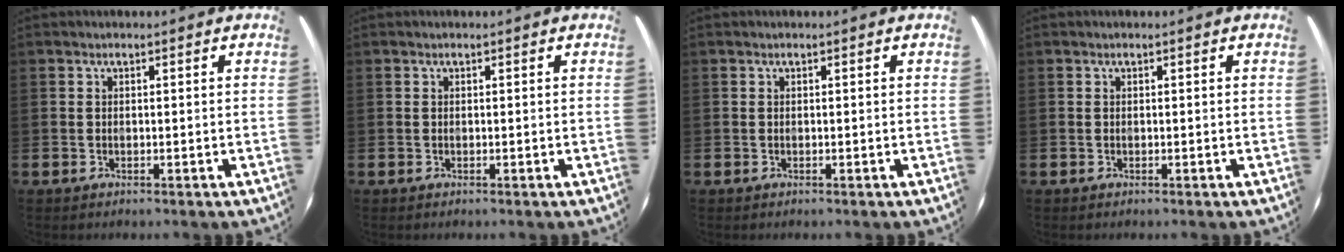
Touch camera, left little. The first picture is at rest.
{"total": 0.0}
{"total": 0.0}
{"total": 0.0}